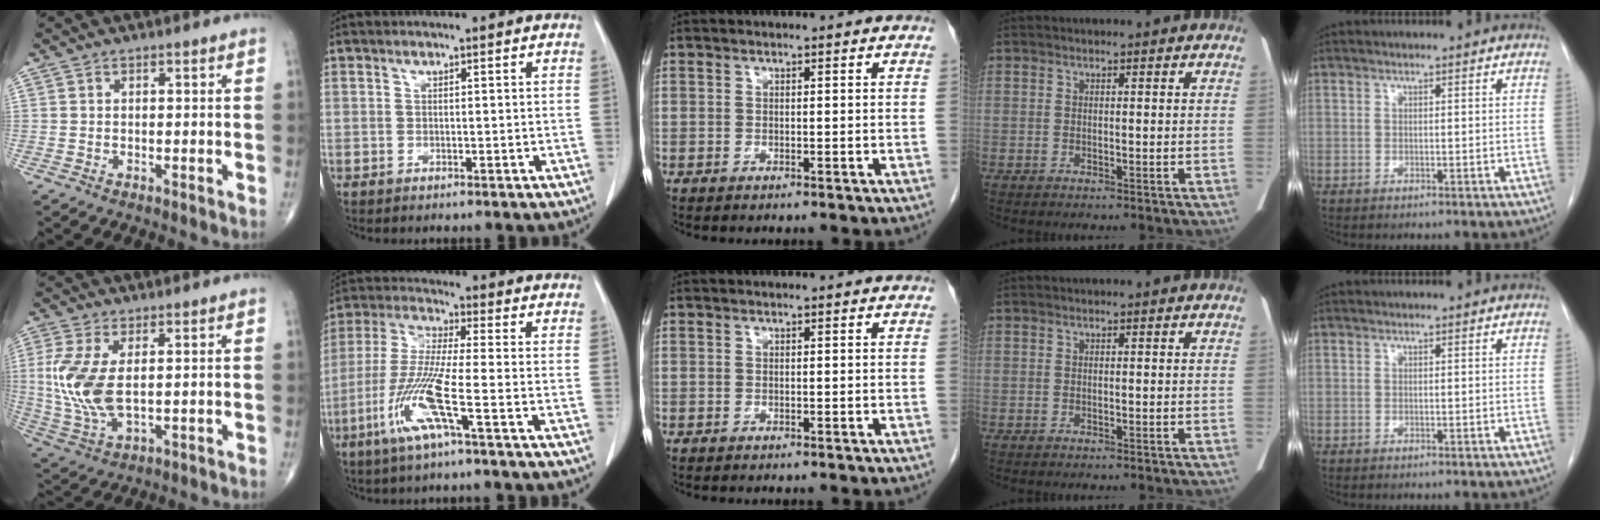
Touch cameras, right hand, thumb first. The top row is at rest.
{"thumb": {"total": 11.1, "force": [1.2, 5.3, 9.6], "torque": [-0.226, -0.007, 0.035]}, "index": {"total": 10.9, "force": [-4.6, -0.3, 9.9], "torque": [-0.209, -0.014, -0.098]}}